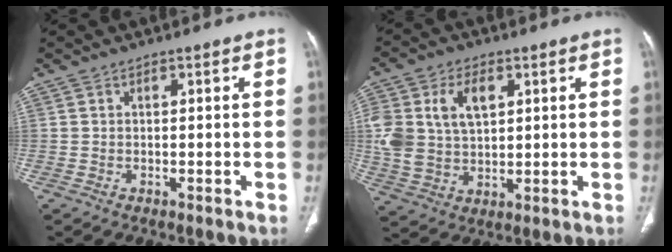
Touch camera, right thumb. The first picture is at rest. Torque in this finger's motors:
{"motor_torque": [-0.26, 0.95, 0.96, 1.09, 0.50]}